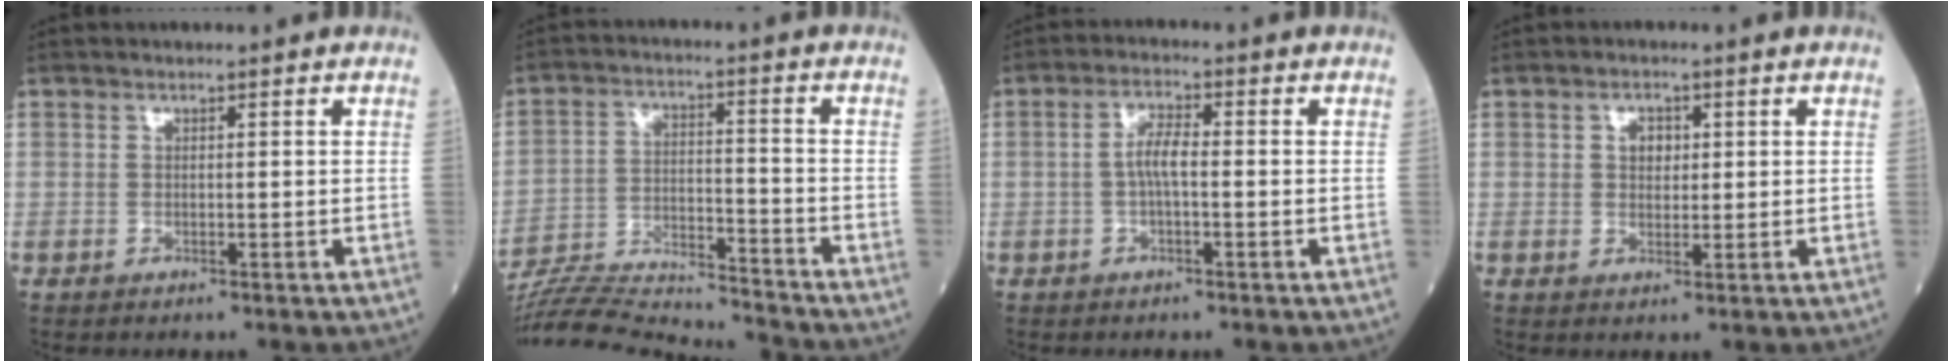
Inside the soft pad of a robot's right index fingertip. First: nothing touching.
{"total": 16.0, "force": [-15.6, -0.7, 3.3], "torque": [-0.068, 0.006, -0.254]}
{"total": 3.6, "force": [-0.4, 0.9, 3.4], "torque": [-0.067, 0.009, -0.009]}
{"total": 2.6, "force": [0.7, 1.8, 1.7], "torque": [-0.027, 0.005, 0.010]}